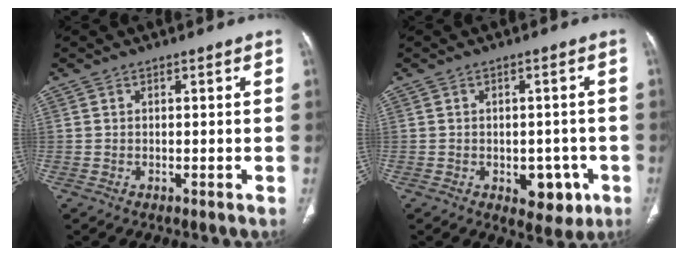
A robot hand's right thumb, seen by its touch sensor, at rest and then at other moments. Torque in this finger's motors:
{"motor_torque": [0.87, 1.00, -0.19, 0.01, 0.09]}